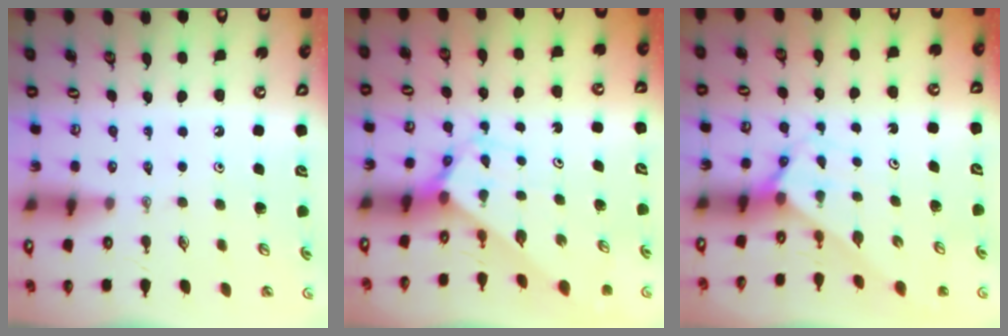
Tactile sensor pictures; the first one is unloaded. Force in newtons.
{"total": 2.7, "press": 2.7, "slide": 0.2}
{"total": 2.7, "press": 2.7, "slide": 0.2}